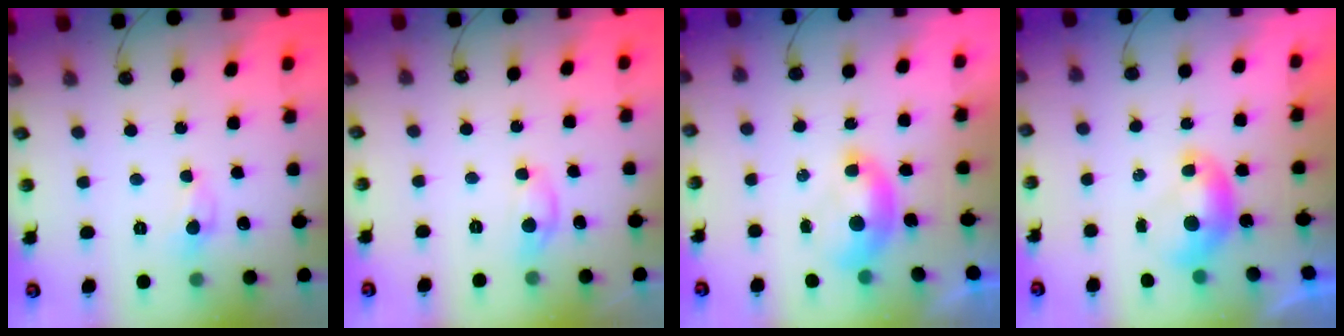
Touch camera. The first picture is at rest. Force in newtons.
{"total": 1.4, "press": 1.4, "slide": 0.2}
{"total": 1.7, "press": 1.5, "slide": 0.6}
{"total": 0.0}